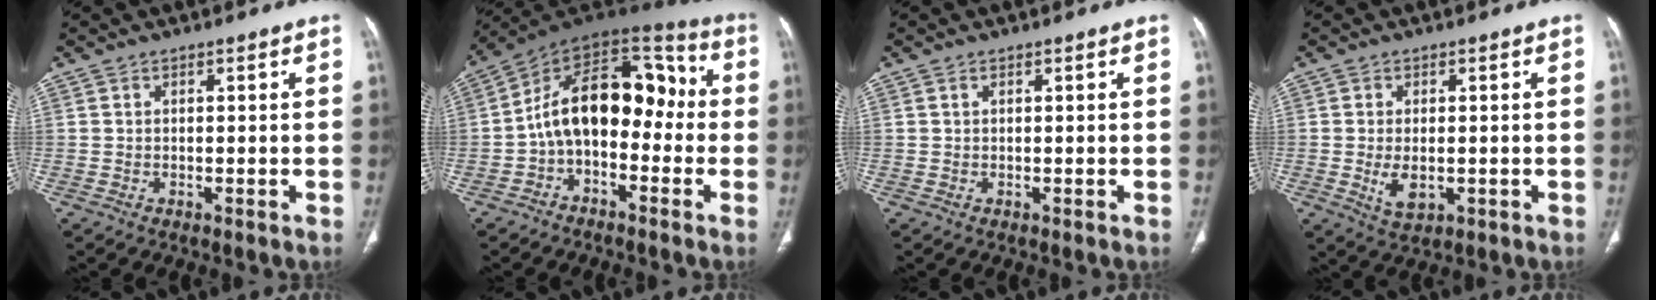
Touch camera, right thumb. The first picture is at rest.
{"total": 16.6, "force": [-1.8, 10.2, 13.0], "torque": [-0.173, 0.074, -0.043]}
{"total": 0.0}
{"total": 4.6, "force": [-0.7, 2.6, 3.7], "torque": [-0.067, -0.008, -0.004]}